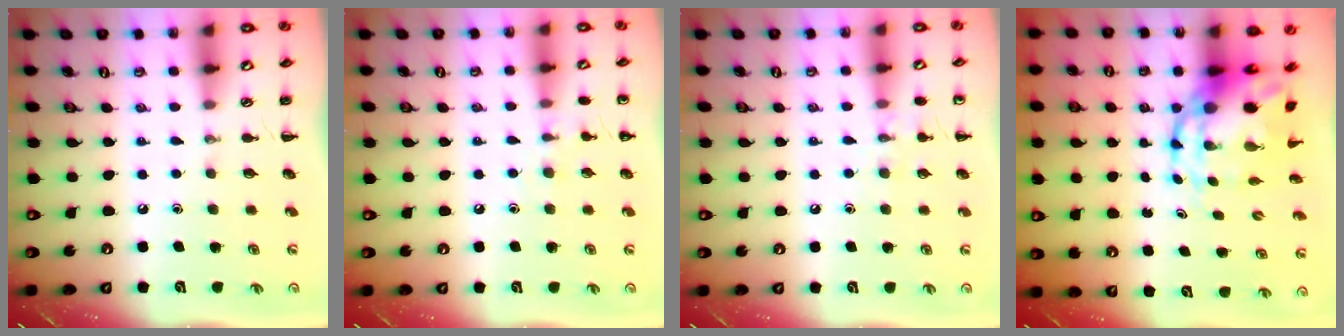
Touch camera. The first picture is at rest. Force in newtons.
{"total": 6.9, "press": 6.7, "slide": 1.8}
{"total": 6.9, "press": 6.7, "slide": 1.7}
{"total": 10.0, "press": 9.7, "slide": 2.4}